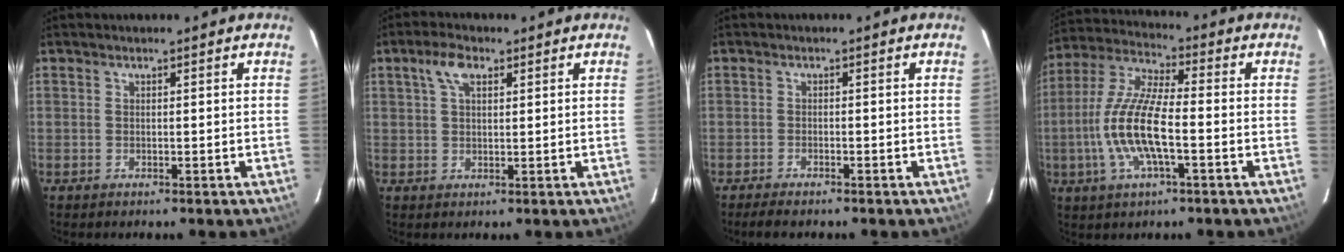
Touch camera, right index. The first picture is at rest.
{"total": 3.9, "force": [2.1, 1.8, 2.8], "torque": [-0.053, 0.011, 0.039]}
{"total": 3.0, "force": [-2.7, 0.4, 1.3], "torque": [-0.036, -0.011, -0.047]}
{"total": 13.6, "force": [-3.3, 3.7, 12.7], "torque": [-0.265, -0.003, -0.068]}